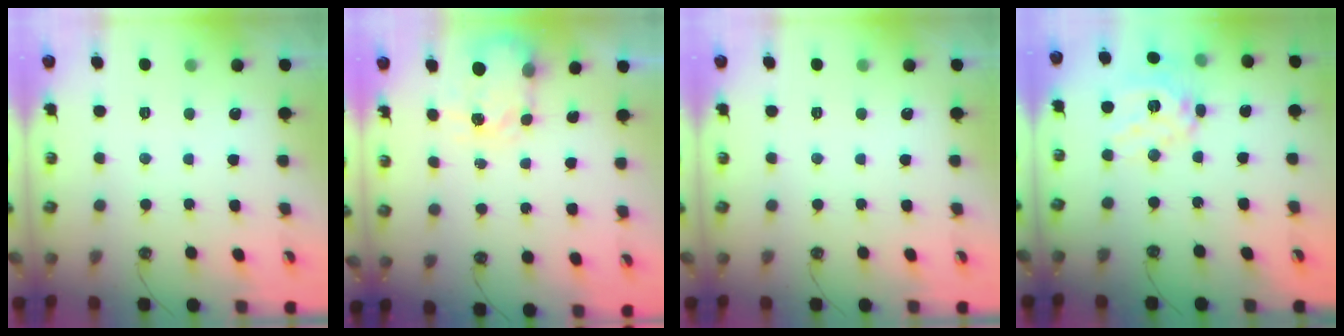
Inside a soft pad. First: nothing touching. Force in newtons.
{"total": 4.0, "press": 3.9, "slide": 0.7}
{"total": 0.0}
{"total": 13.7, "press": 13.5, "slide": 2.4}